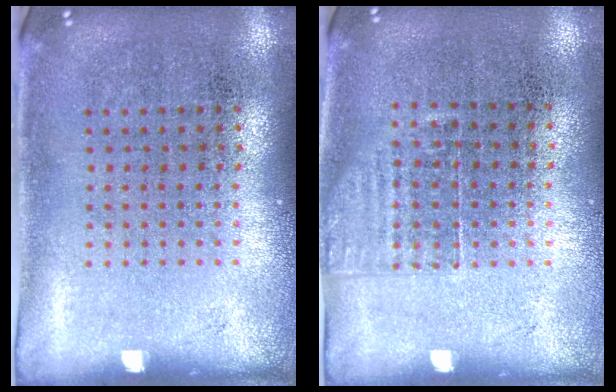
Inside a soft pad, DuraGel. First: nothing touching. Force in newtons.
{"total": 1.2, "press": 0.9, "slide": 0.7}